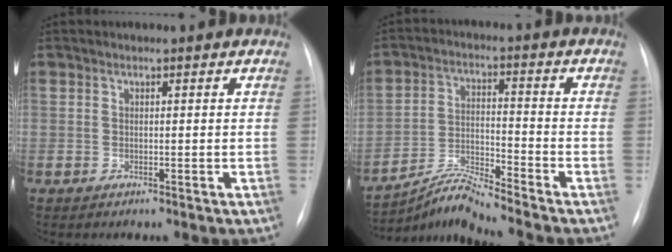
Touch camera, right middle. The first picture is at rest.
{"total": 7.1, "force": [-6.6, -1.8, 1.7], "torque": [-0.048, -0.004, -0.122]}